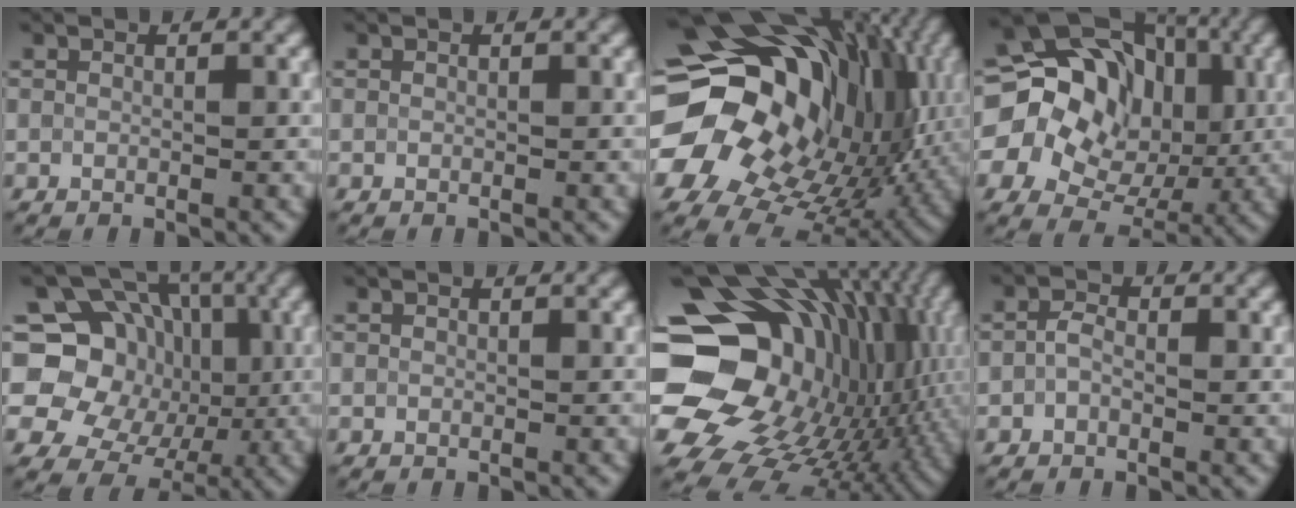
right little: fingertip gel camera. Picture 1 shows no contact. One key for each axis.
{"total": 0.0}
{"total": 20.5, "fx": 3.0, "fy": 15.4, "fz": 13.2, "tx": -0.238, "ty": -0.020, "tz": 0.068}
{"total": 17.3, "fx": 2.0, "fy": 14.2, "fz": 9.6, "tx": -0.183, "ty": 0.018, "tz": 0.024}
{"total": 14.4, "fx": 0.0, "fy": 13.0, "fz": 6.2, "tx": -0.128, "ty": 0.022, "tz": -0.024}
{"total": 0.0}
{"total": 21.1, "fx": 0.3, "fy": 16.5, "fz": 13.1, "tx": -0.244, "ty": -0.018, "tz": 0.019}
{"total": 1.5, "fx": -0.5, "fy": 1.0, "fz": 0.9, "tx": -0.017, "ty": 0.003, "tz": -0.015}